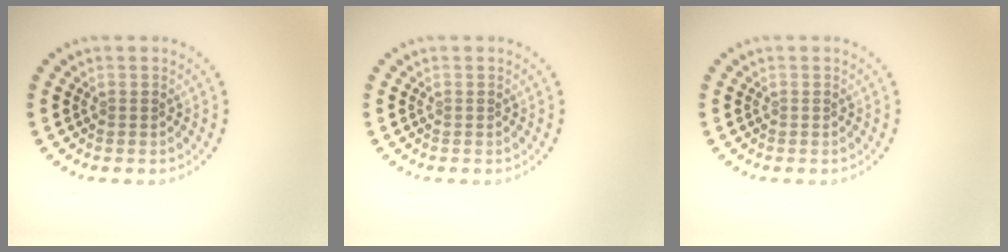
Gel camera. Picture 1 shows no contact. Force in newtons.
{"total": 0.0}
{"total": 0.0}